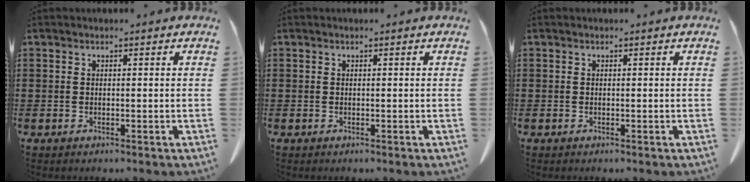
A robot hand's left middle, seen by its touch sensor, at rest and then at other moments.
{"total": 0.0}
{"total": 0.0}